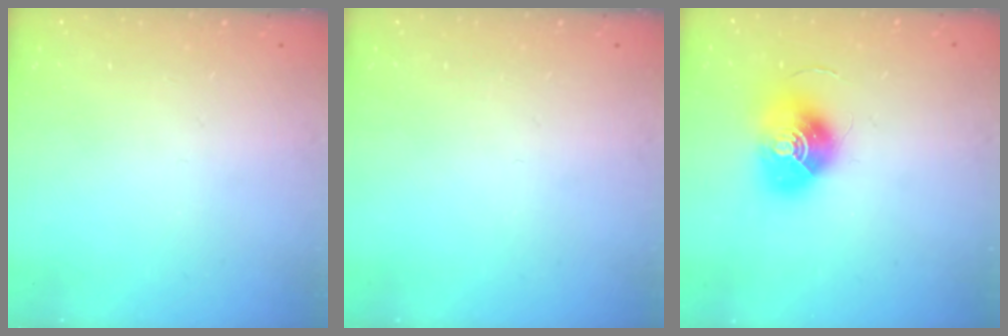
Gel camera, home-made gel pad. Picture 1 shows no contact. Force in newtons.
{"total": 0.0}
{"total": 13.5, "press": 13.5, "slide": 0.6}